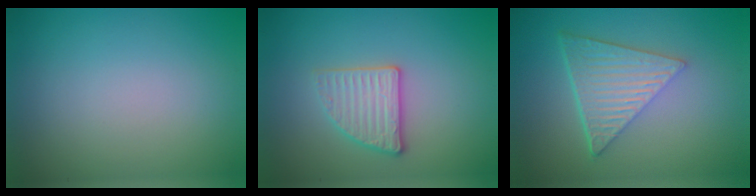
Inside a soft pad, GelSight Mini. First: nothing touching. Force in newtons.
{"total": 2.8, "press": 2.7, "slide": 0.9}
{"total": 6.3, "press": 4.2, "slide": 4.7}